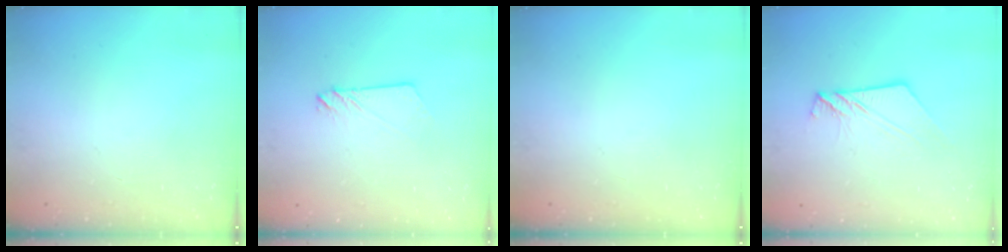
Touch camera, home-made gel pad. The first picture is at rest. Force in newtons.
{"total": 2.4, "press": 2.4, "slide": 0.2}
{"total": 0.0}
{"total": 9.0, "press": 8.9, "slide": 0.8}